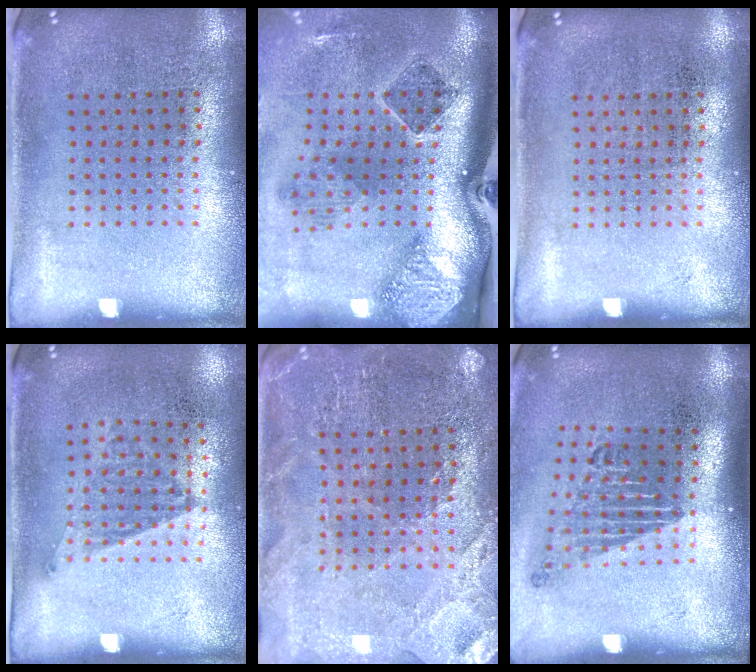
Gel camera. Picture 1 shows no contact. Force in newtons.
{"total": 3.0, "press": 2.0, "slide": 2.3}
{"total": 0.0}
{"total": 1.2, "press": 0.9, "slide": 0.7}
{"total": 1.5, "press": 1.4, "slide": 0.3}
{"total": 1.8, "press": 1.3, "slide": 1.3}